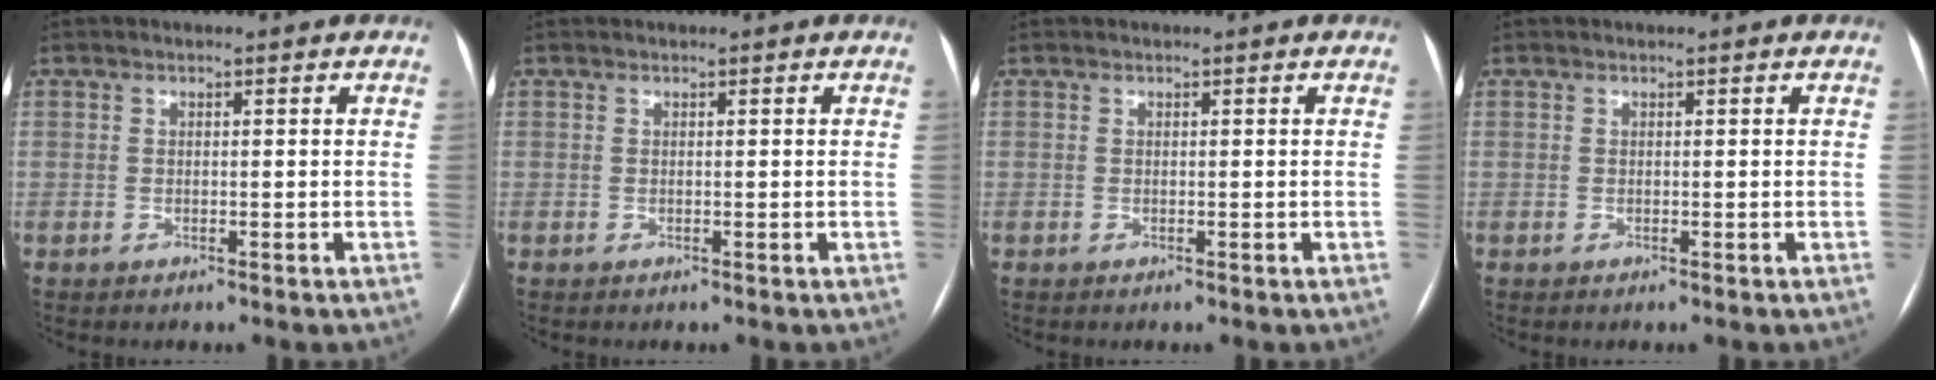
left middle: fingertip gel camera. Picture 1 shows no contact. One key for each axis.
{"total": 0.0}
{"total": 0.0}
{"total": 0.0}